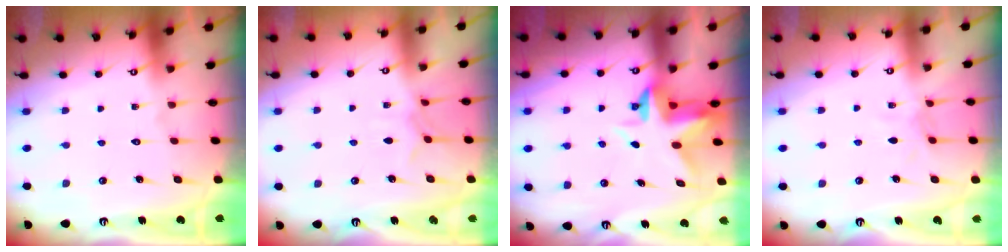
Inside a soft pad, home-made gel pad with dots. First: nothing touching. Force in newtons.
{"total": 3.7, "press": 3.6, "slide": 0.6}
{"total": 3.8, "press": 3.8, "slide": 0.5}
{"total": 3.8, "press": 3.7, "slide": 0.5}